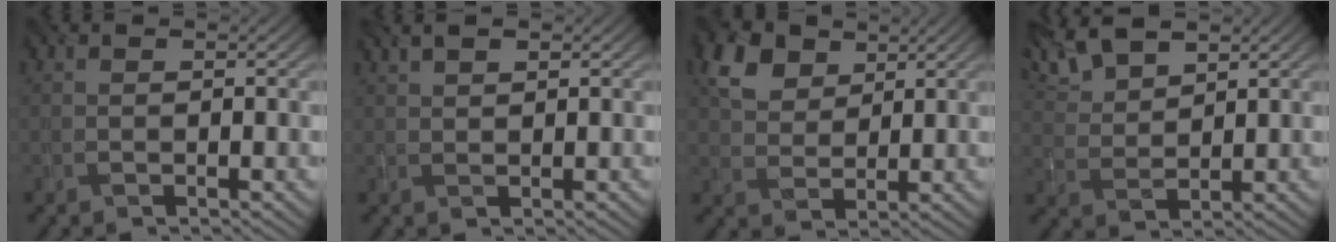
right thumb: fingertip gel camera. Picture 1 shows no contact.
{"total": 2.6, "force": [1.9, 1.0, 1.4], "torque": [-0.034, 0.012, 0.041]}
{"total": 5.9, "force": [3.7, 3.9, 2.4], "torque": [-0.065, 0.007, 0.073]}
{"total": 8.0, "force": [5.8, 3.4, 4.3], "torque": [-0.123, 0.018, 0.117]}